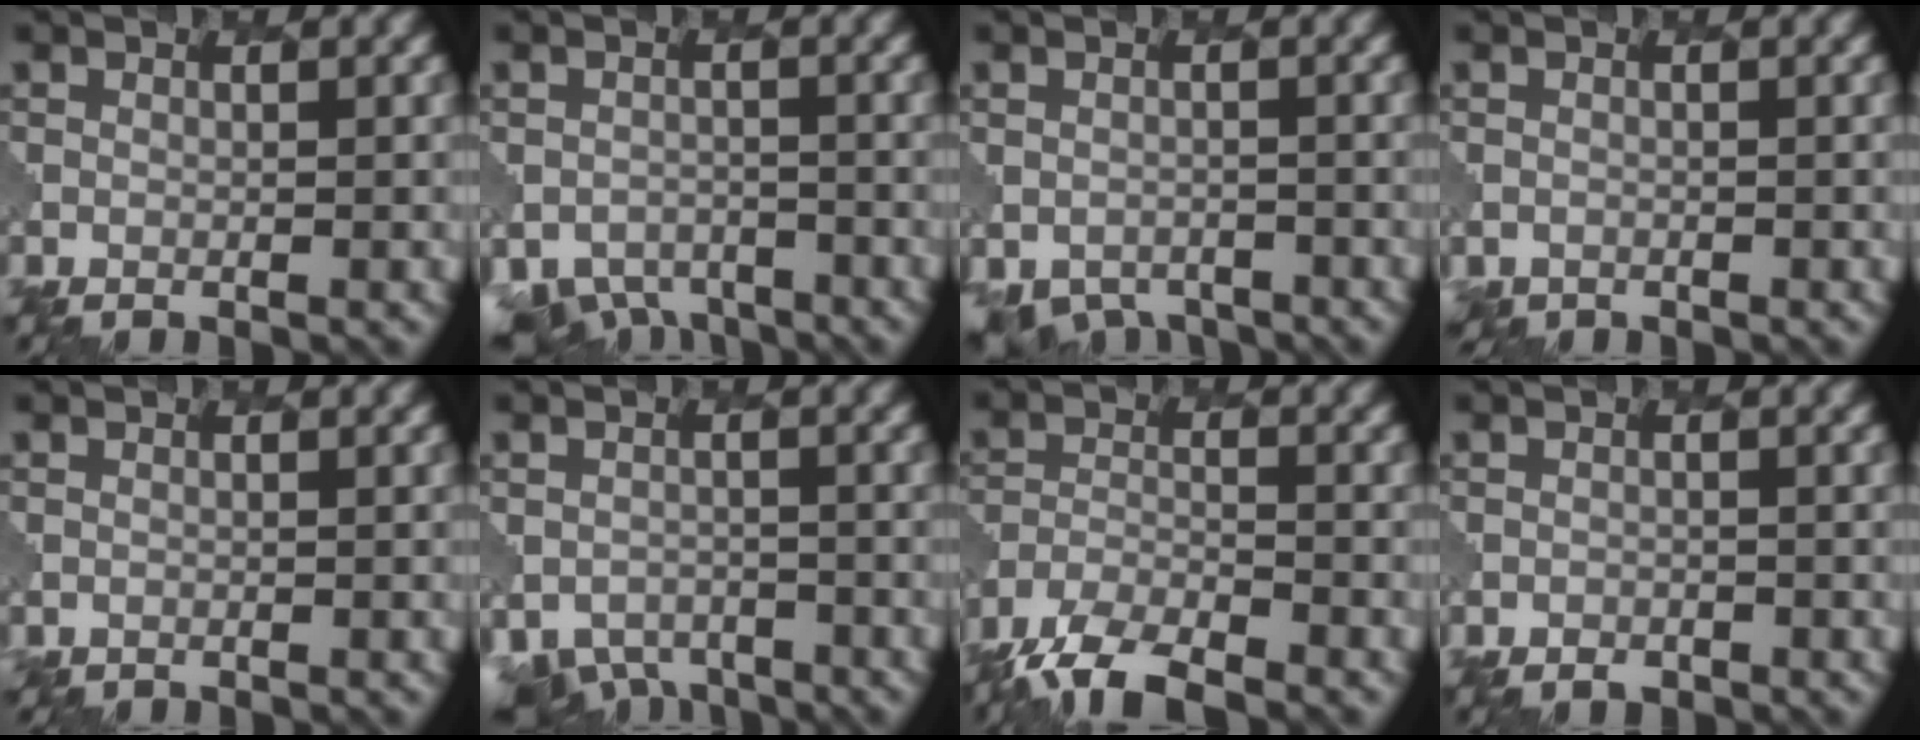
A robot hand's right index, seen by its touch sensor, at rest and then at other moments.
{"total": 6.4, "force": [-5.6, 2.8, 1.1], "torque": [-0.012, -0.021, -0.079]}
{"total": 4.4, "force": [-3.6, 2.2, 1.0], "torque": [-0.015, -0.022, -0.048]}
{"total": 1.0, "force": [-0.8, 0.5, -0.5], "torque": [0.007, -0.007, -0.009]}
{"total": 0.5, "force": [-0.3, 0.3, -0.2], "torque": [0.002, -0.006, -0.004]}
{"total": 5.2, "force": [-4.5, 2.6, 0.9], "torque": [-0.011, -0.020, -0.062]}
{"total": 5.9, "force": [-4.9, 1.8, 2.8], "torque": [-0.054, -0.013, -0.098]}
{"total": 1.0, "force": [-0.7, 0.7, 0.1], "torque": [0.000, -0.002, -0.011]}